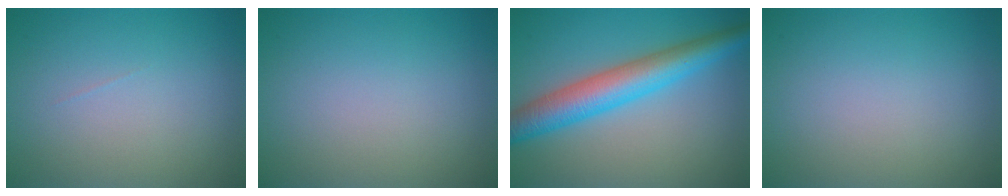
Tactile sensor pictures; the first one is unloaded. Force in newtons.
{"total": 0.0}
{"total": 6.4, "press": 6.4, "slide": 0.1}
{"total": 0.0}